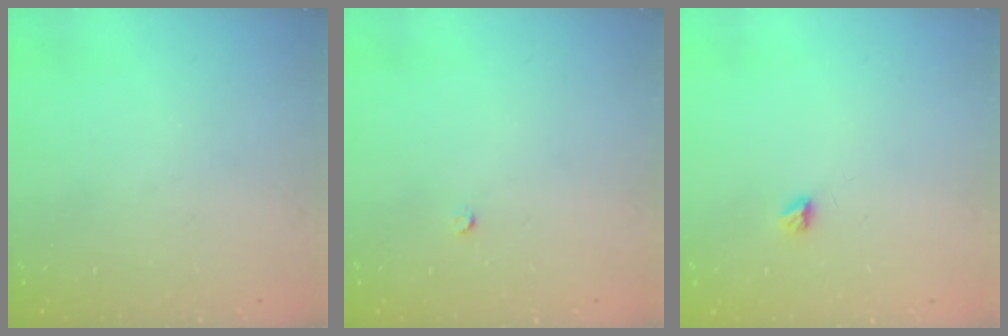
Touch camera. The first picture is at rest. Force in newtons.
{"total": 2.2, "press": 2.2, "slide": 0.3}
{"total": 3.3, "press": 3.3, "slide": 0.4}